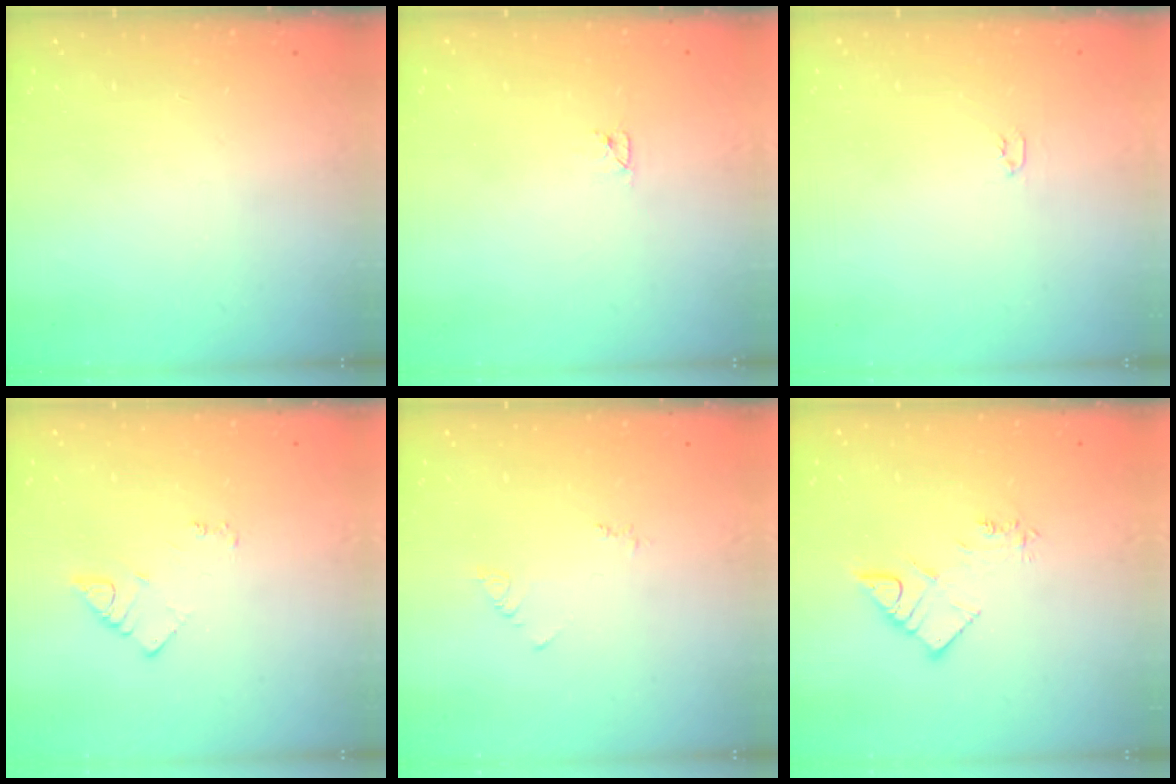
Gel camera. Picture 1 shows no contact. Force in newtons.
{"total": 2.6, "press": 2.6, "slide": 0.3}
{"total": 2.0, "press": 2.0, "slide": 0.3}
{"total": 2.9, "press": 2.9, "slide": 0.3}
{"total": 2.9, "press": 2.9, "slide": 0.4}
{"total": 7.1, "press": 7.1, "slide": 0.6}